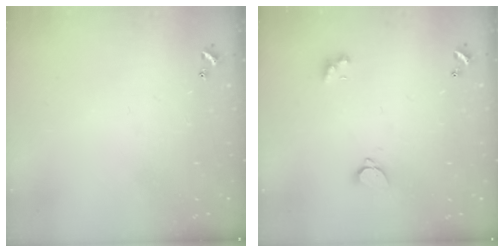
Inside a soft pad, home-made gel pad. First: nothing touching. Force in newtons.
{"total": 1.6, "press": 1.6, "slide": 0.5}